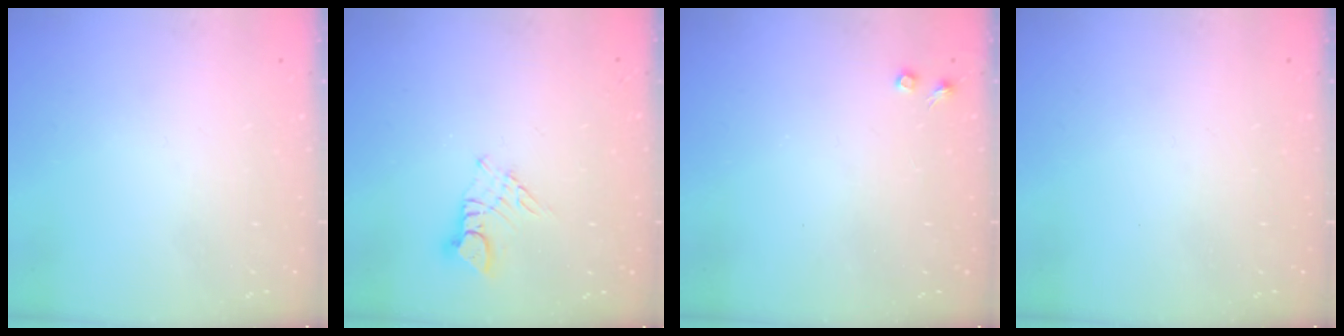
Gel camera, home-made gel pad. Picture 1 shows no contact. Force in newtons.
{"total": 3.7, "press": 3.7, "slide": 0.3}
{"total": 2.7, "press": 2.7, "slide": 0.4}
{"total": 0.0}